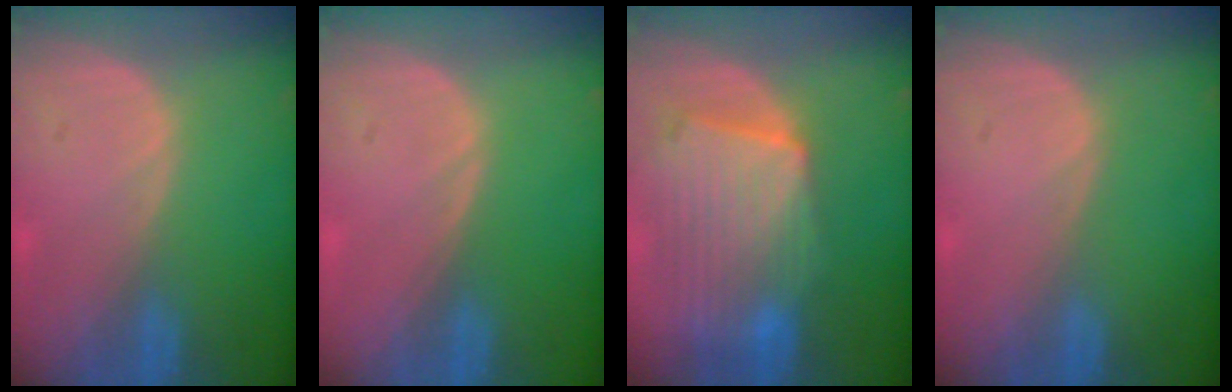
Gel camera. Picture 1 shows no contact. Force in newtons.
{"total": 0.0}
{"total": 10.7, "press": 9.3, "slide": 5.4}
{"total": 0.0}